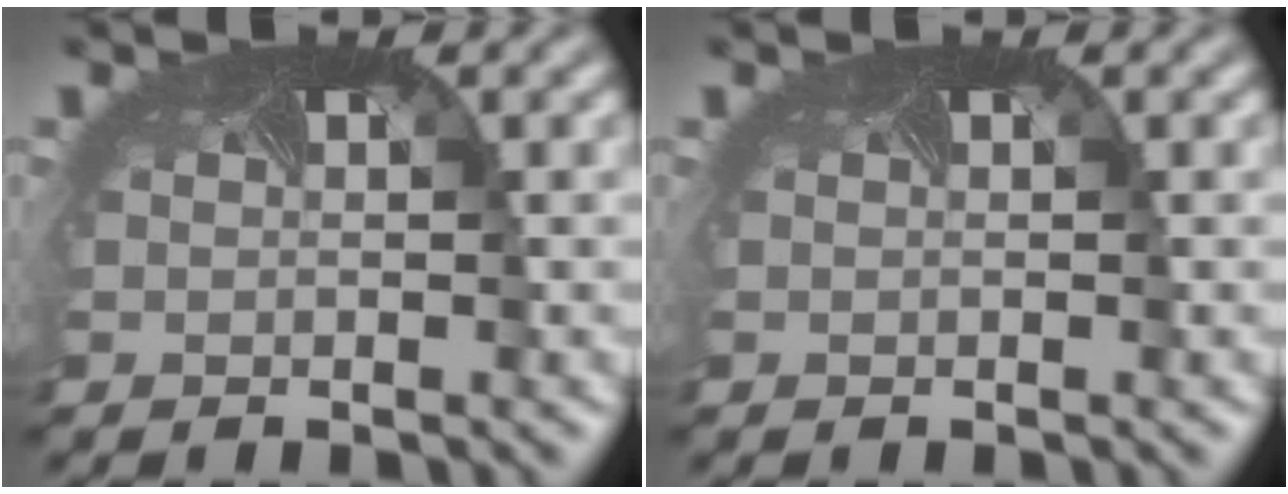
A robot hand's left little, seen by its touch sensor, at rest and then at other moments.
{"total": 0.0}